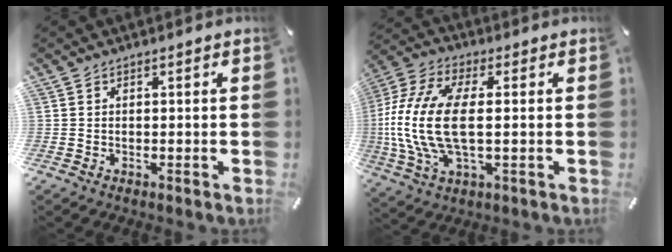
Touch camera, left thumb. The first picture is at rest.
{"total": 16.1, "force": [0.2, 7.6, 14.2], "torque": [-0.314, -0.013, 0.003]}